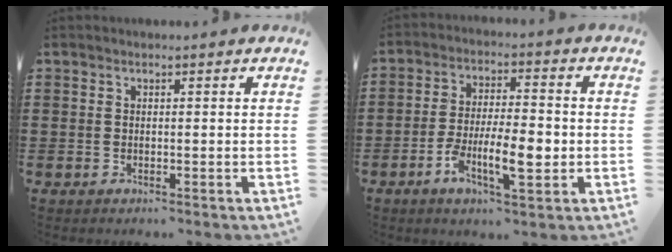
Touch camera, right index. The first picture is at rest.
{"total": 8.5, "force": [-2.7, 3.0, 7.4], "torque": [-0.143, -0.001, -0.050]}